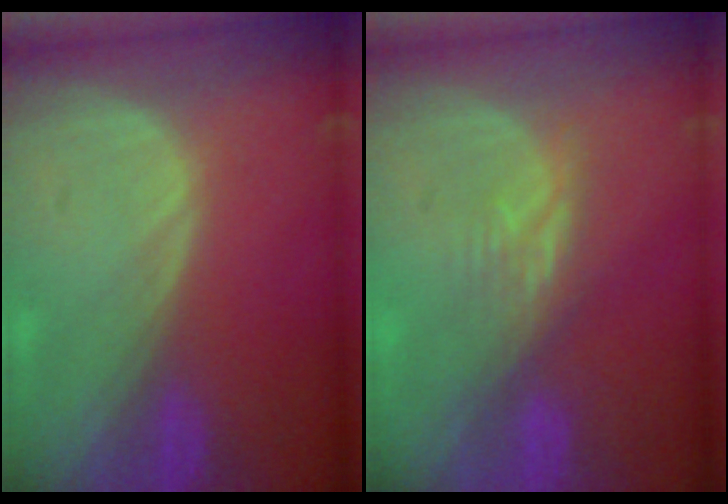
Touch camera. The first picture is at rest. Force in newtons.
{"total": 3.8, "press": 3.7, "slide": 0.5}